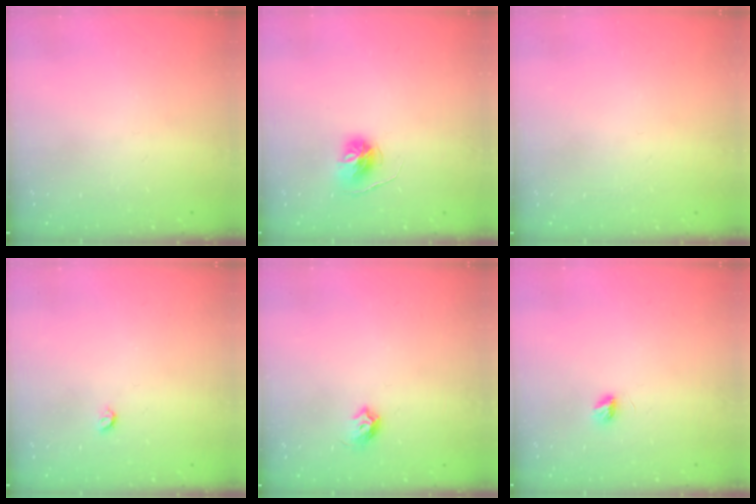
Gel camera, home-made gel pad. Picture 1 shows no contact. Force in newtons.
{"total": 6.4, "press": 6.4, "slide": 0.6}
{"total": 0.9, "press": 0.9, "slide": 0.1}
{"total": 3.4, "press": 3.4, "slide": 0.6}
{"total": 6.8, "press": 6.8, "slide": 1.0}
{"total": 3.4, "press": 3.4, "slide": 0.4}